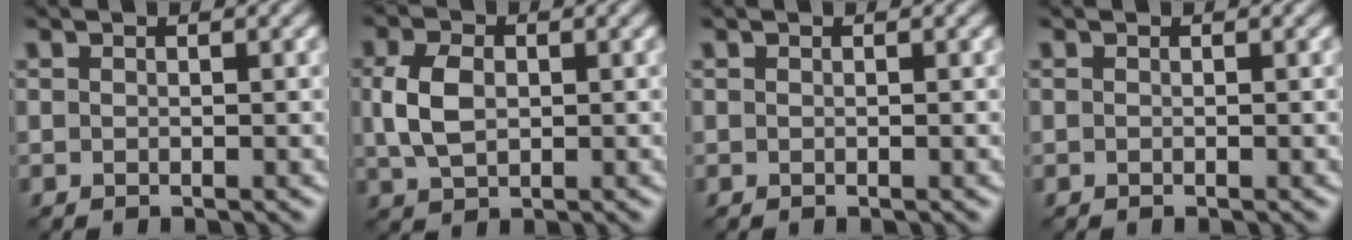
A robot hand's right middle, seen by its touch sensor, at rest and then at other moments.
{"total": 4.1, "force": [0.4, 2.8, 3.0], "torque": [-0.071, 0.001, 0.008]}
{"total": 0.0}
{"total": 0.0}